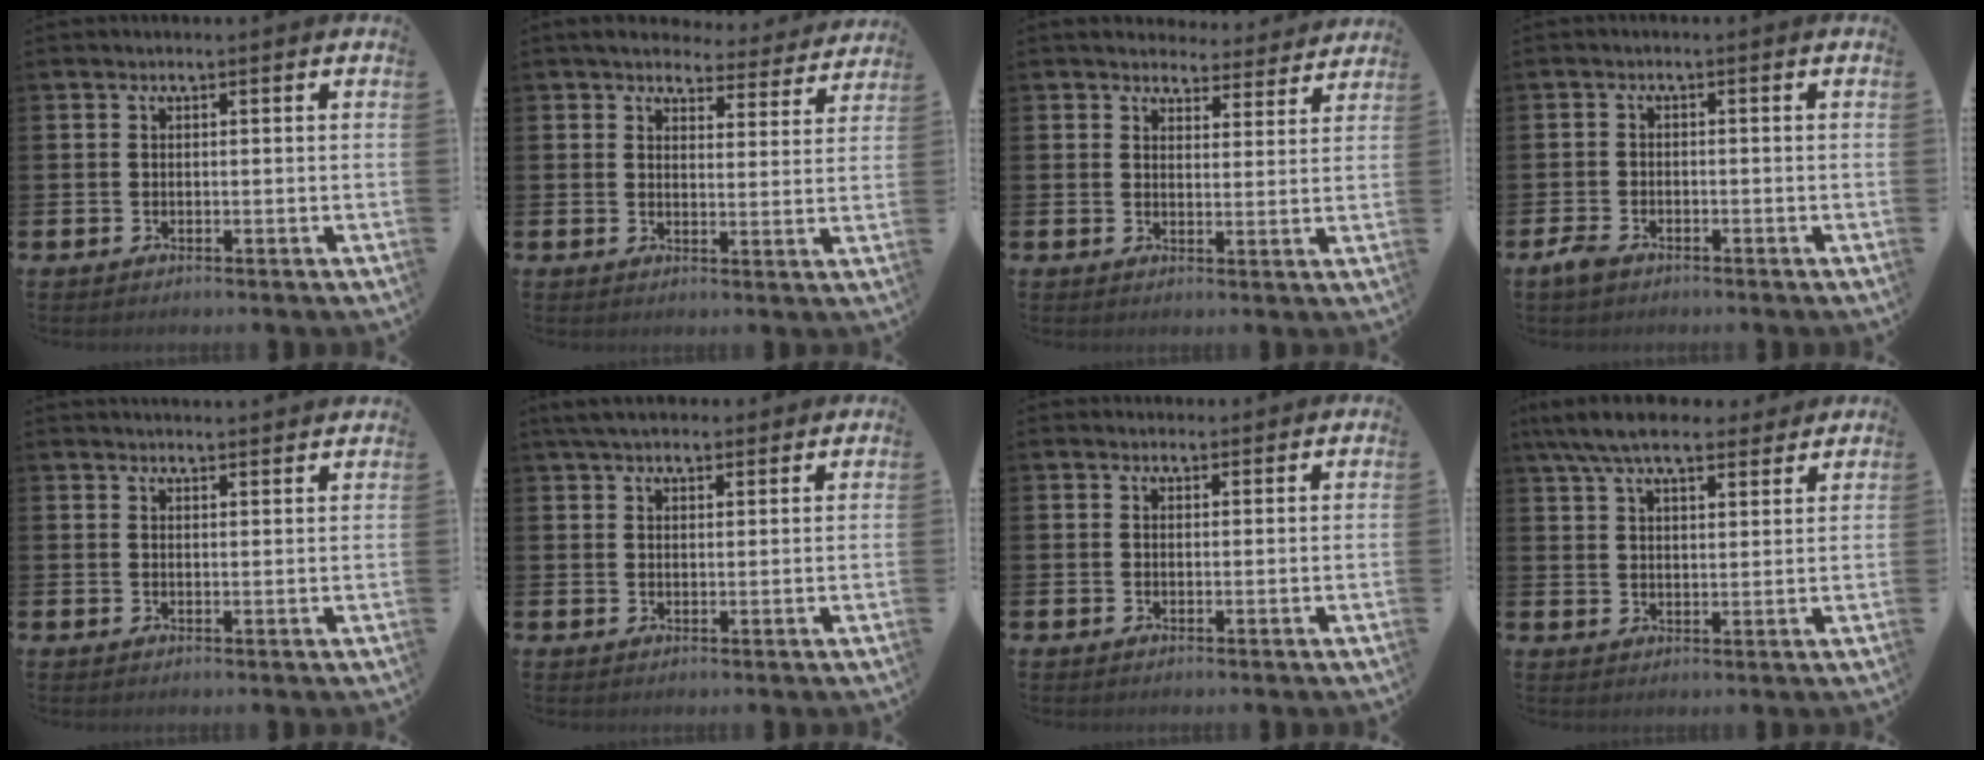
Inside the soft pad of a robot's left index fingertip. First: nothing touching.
{"total": 4.6, "force": [4.3, 1.6, 0.6], "torque": [-0.022, -0.030, 0.074]}
{"total": 4.2, "force": [4.1, 1.2, 0.0], "torque": [-0.001, -0.034, 0.069]}
{"total": 2.2, "force": [-1.3, 1.2, 1.2], "torque": [-0.025, 0.005, -0.026]}
{"total": 2.6, "force": [2.6, -0.1, -0.1], "torque": [0.008, -0.019, 0.046]}
{"total": 4.4, "force": [3.9, 1.5, 1.4], "torque": [-0.034, -0.007, 0.073]}
{"total": 1.2, "force": [1.0, 0.5, 0.0], "torque": [0.014, -0.001, 0.016]}
{"total": 7.9, "force": [7.1, 2.0, 2.9], "torque": [-0.077, -0.024, 0.130]}